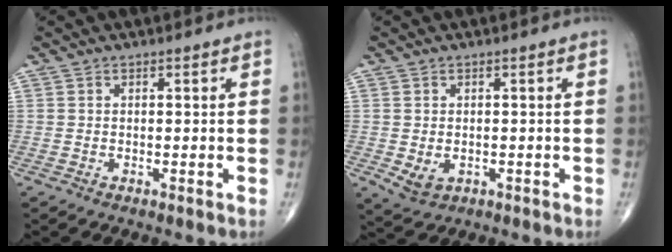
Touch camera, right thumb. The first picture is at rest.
{"total": 3.3, "force": [-0.6, 2.4, 2.2], "torque": [-0.036, -0.003, 0.002]}